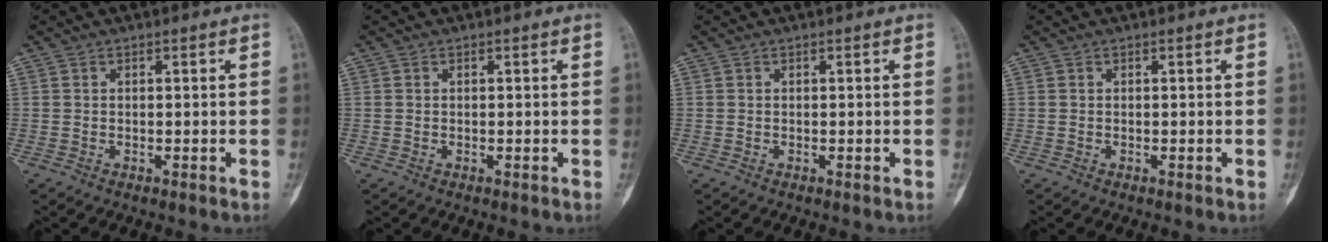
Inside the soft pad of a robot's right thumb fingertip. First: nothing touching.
{"total": 0.0}
{"total": 0.0}
{"total": 0.0}